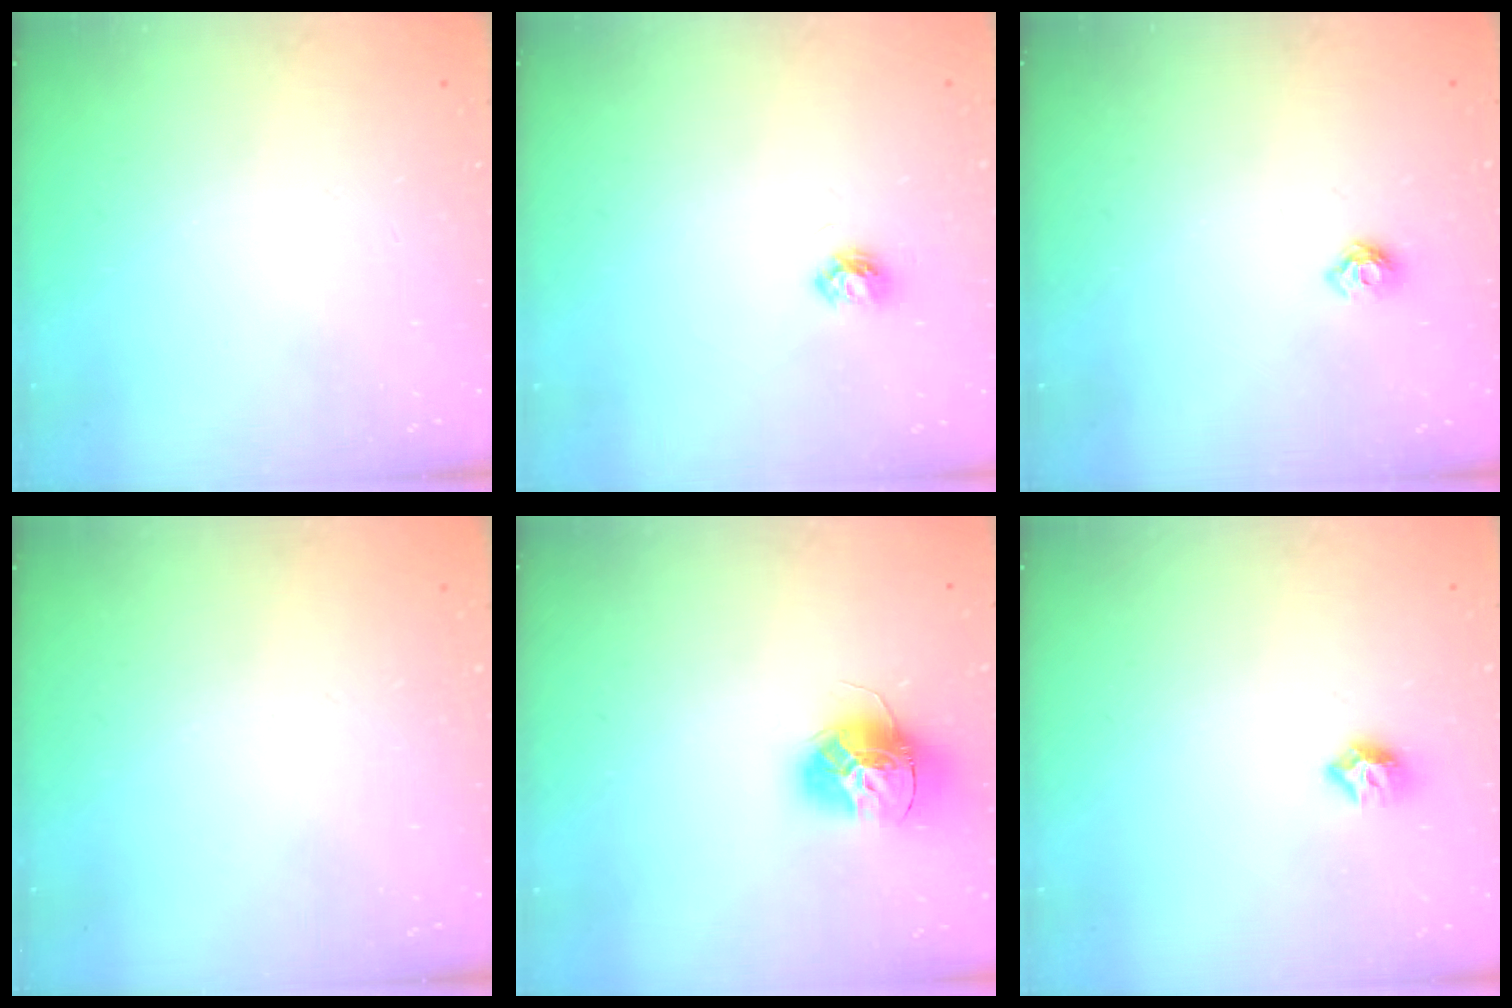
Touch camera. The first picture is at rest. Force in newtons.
{"total": 3.9, "press": 3.9, "slide": 0.5}
{"total": 5.6, "press": 5.6, "slide": 0.9}
{"total": 0.0}
{"total": 14.9, "press": 14.8, "slide": 1.3}
{"total": 7.5, "press": 7.4, "slide": 0.8}